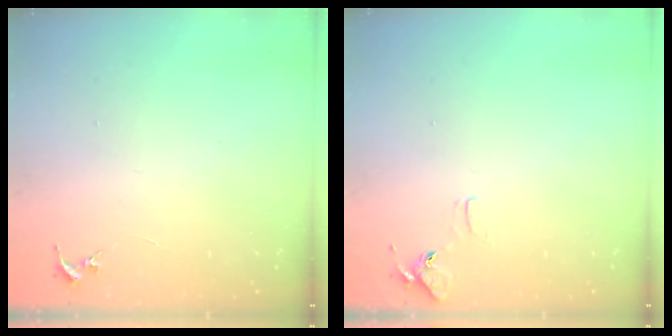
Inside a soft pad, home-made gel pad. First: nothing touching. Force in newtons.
{"total": 6.2, "press": 6.1, "slide": 0.6}